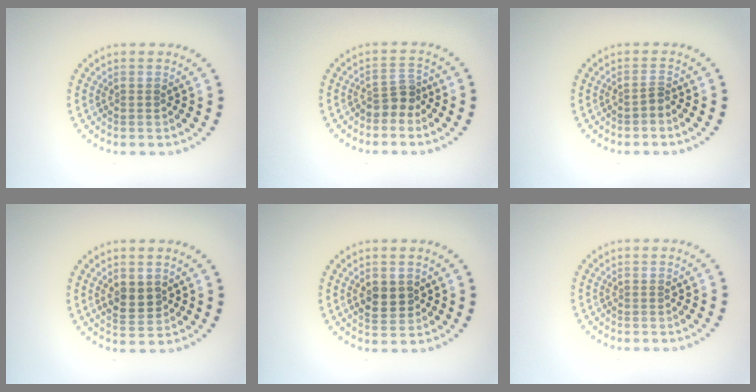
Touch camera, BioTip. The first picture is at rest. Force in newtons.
{"total": 2.2, "press": 1.7, "slide": 1.4}
{"total": 0.7, "press": 0.4, "slide": 0.5}
{"total": 2.6, "press": 2.6, "slide": 0.5}
{"total": 2.6, "press": 2.6, "slide": 0.2}
{"total": 0.0}